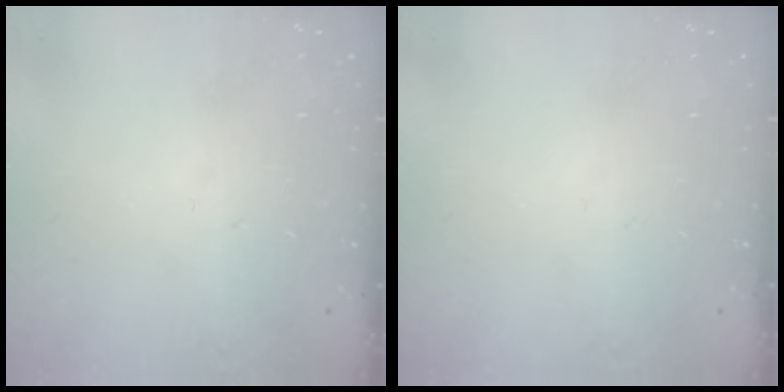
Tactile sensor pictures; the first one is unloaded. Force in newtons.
{"total": 0.0}